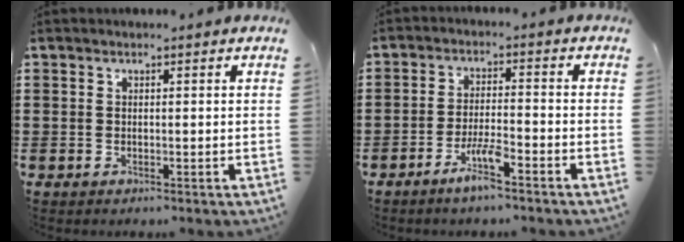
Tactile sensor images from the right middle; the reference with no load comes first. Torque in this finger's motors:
{"motor_torque": [2.14, 0.00, 0.26, 0.12]}